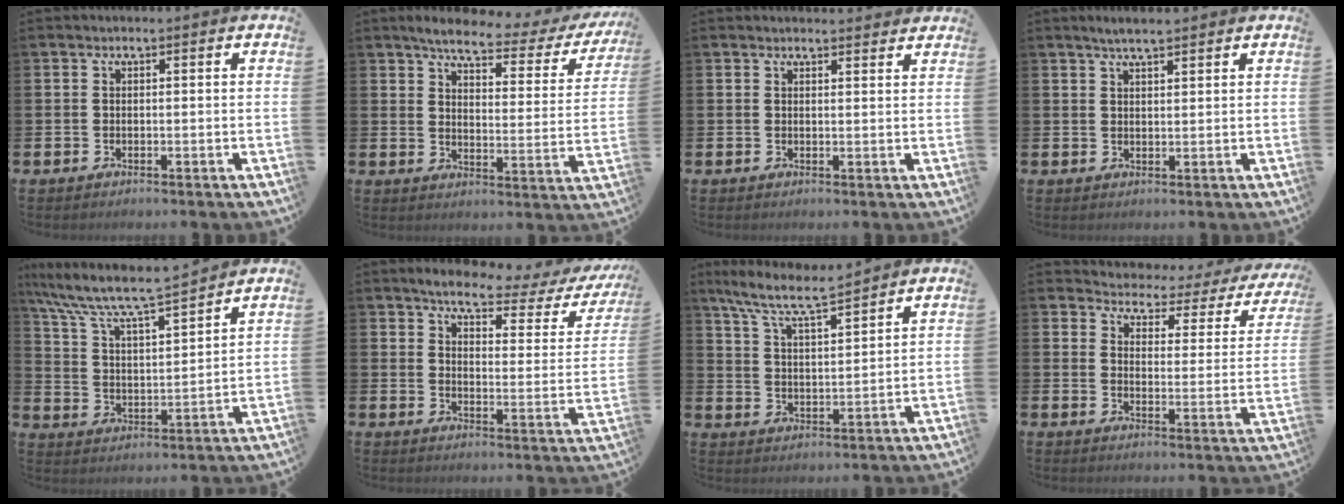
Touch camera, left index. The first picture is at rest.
{"total": 5.3, "force": [4.4, 1.3, 2.7], "torque": [-0.066, -0.029, 0.066]}
{"total": 1.9, "force": [1.8, 0.1, -0.2], "torque": [0.013, -0.015, 0.031]}
{"total": 3.2, "force": [2.8, 0.5, 1.3], "torque": [-0.018, -0.007, 0.047]}
{"total": 8.7, "force": [8.1, 0.8, 3.3], "torque": [-0.104, -0.055, 0.136]}
{"total": 5.2, "force": [4.3, 1.4, 2.5], "torque": [-0.055, -0.031, 0.062]}
{"total": 8.2, "force": [7.4, 0.8, 3.5], "torque": [-0.098, -0.035, 0.131]}
{"total": 2.8, "force": [2.3, 1.4, 0.5], "torque": [-0.029, -0.028, 0.028]}